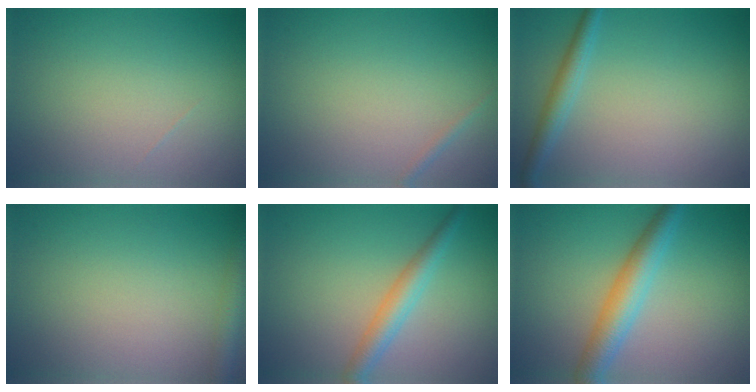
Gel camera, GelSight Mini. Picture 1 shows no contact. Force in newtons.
{"total": 0.6, "press": 0.6, "slide": 0.0}
{"total": 2.2, "press": 2.2, "slide": 0.1}
{"total": 2.5, "press": 2.5, "slide": 0.1}
{"total": 2.9, "press": 2.9, "slide": 0.1}
{"total": 4.2, "press": 4.2, "slide": 0.1}